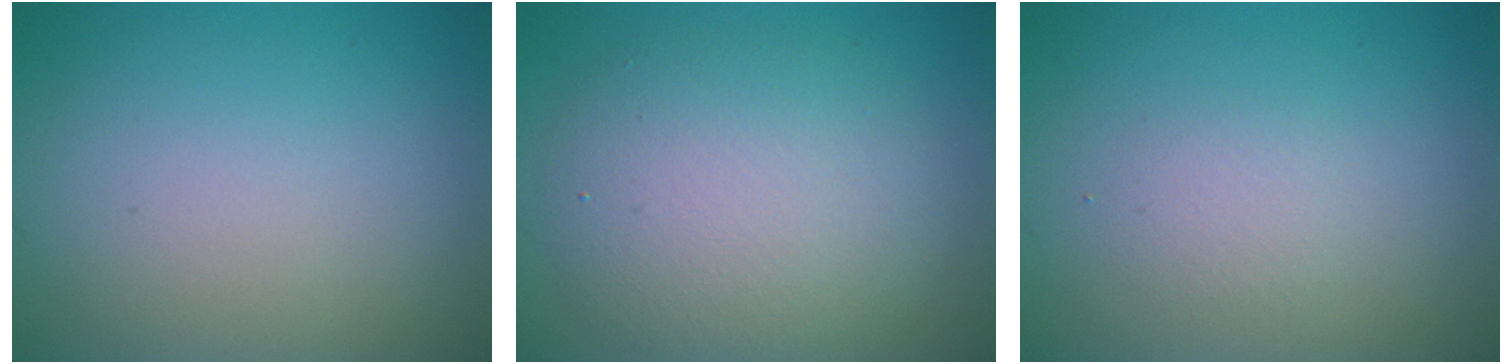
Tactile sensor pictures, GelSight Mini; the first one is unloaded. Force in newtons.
{"total": 6.5, "press": 6.5, "slide": 0.6}
{"total": 1.4, "press": 1.4, "slide": 0.1}